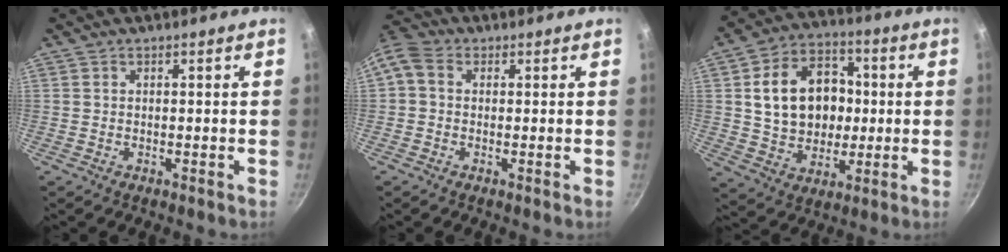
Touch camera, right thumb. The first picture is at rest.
{"total": 5.8, "force": [0.5, 4.7, 3.4], "torque": [-0.081, 0.021, -0.005]}
{"total": 17.1, "force": [1.5, 13.3, 10.6], "torque": [-0.141, 0.024, 0.030]}